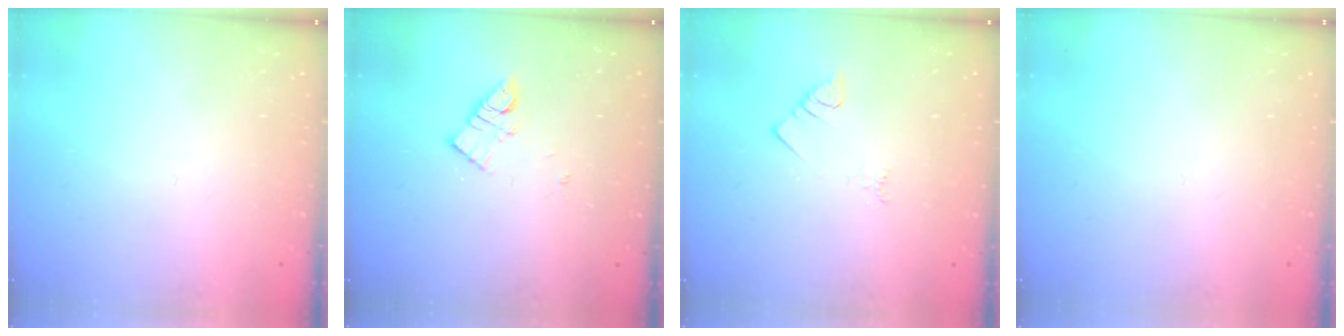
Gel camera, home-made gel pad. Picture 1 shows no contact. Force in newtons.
{"total": 8.1, "press": 8.1, "slide": 0.4}
{"total": 2.3, "press": 2.3, "slide": 0.4}
{"total": 1.5, "press": 1.5, "slide": 0.1}